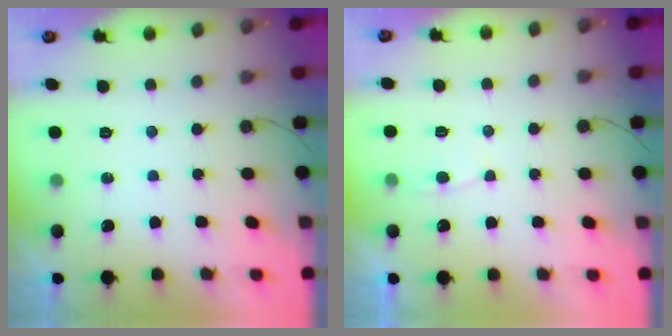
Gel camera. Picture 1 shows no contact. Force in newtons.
{"total": 3.7, "press": 3.7, "slide": 0.4}